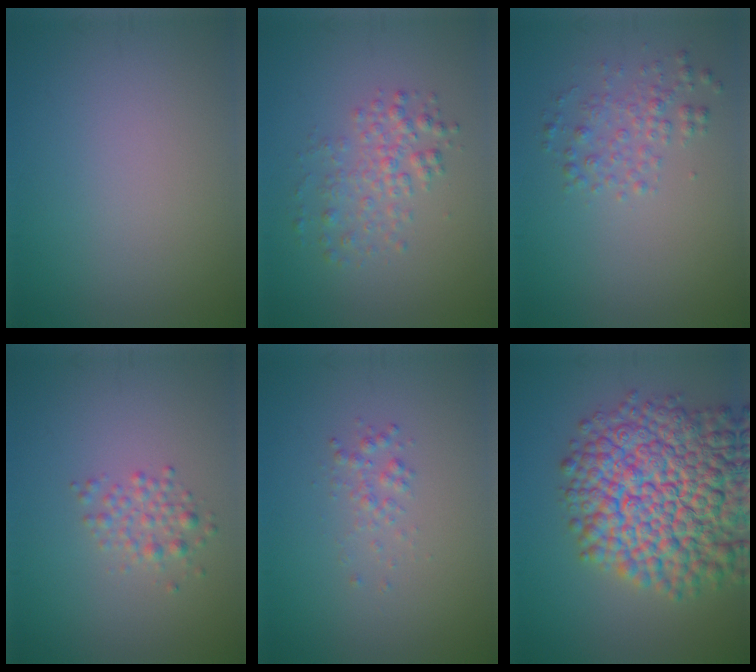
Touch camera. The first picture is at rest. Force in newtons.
{"total": 2.7, "press": 2.7, "slide": 0.0}
{"total": 2.2, "press": 2.2, "slide": 0.1}
{"total": 1.9, "press": 1.9, "slide": 0.1}
{"total": 1.1, "press": 1.1, "slide": 0.1}
{"total": 14.5, "press": 14.5, "slide": 0.5}